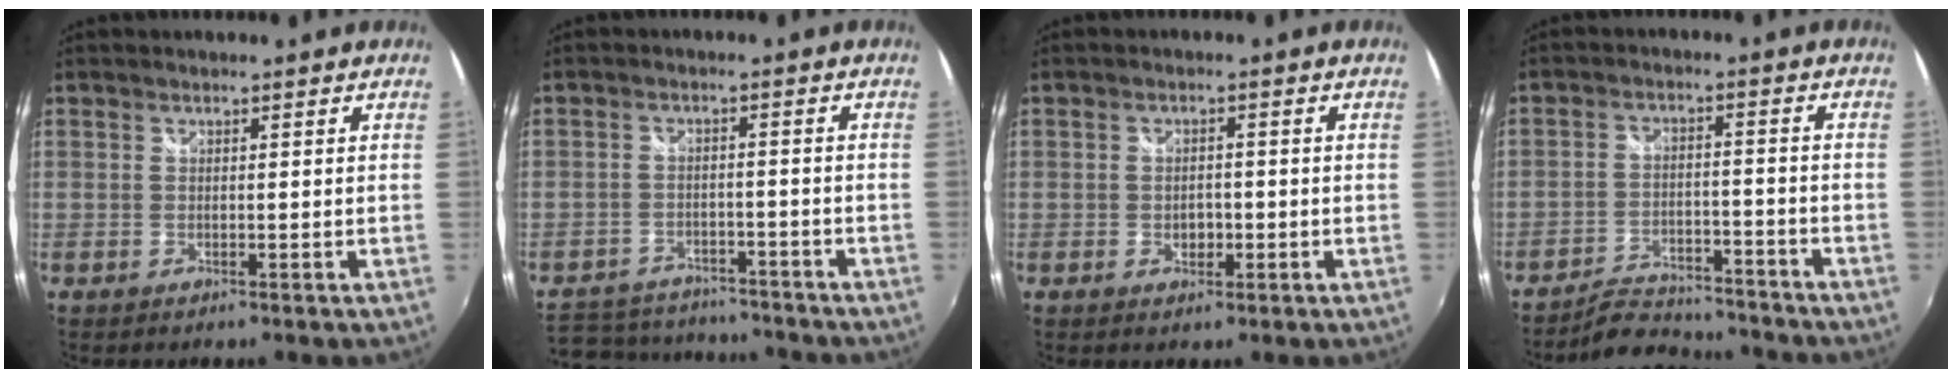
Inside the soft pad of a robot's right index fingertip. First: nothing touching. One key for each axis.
{"total": 14.1, "fx": -11.8, "fy": 6.4, "fz": 4.3, "tx": -0.117, "ty": 0.020, "tz": -0.165}
{"total": 2.9, "fx": -0.8, "fy": 2.1, "fz": 1.8, "tx": -0.029, "ty": 0.000, "tz": -0.013}
{"total": 10.7, "fx": -10.0, "fy": 2.8, "fz": 2.6, "tx": -0.073, "ty": 0.008, "tz": -0.145}